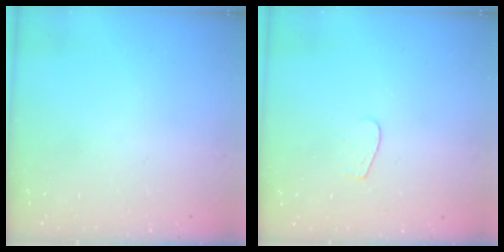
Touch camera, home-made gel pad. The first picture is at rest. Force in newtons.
{"total": 3.9, "press": 3.9, "slide": 0.4}